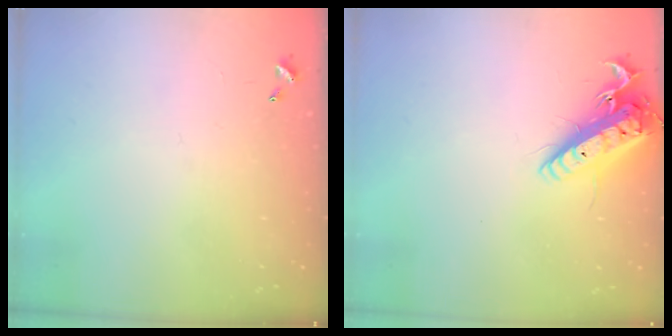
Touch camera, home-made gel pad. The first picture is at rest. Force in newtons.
{"total": 16.4, "press": 16.1, "slide": 3.0}